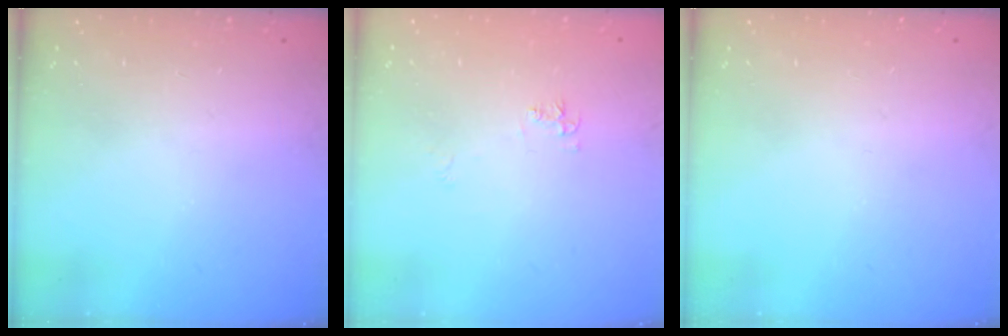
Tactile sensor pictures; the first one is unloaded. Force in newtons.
{"total": 4.9, "press": 4.9, "slide": 0.6}
{"total": 0.0}